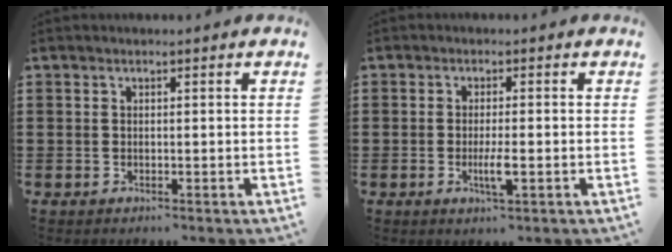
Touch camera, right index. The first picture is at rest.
{"total": 3.4, "force": [-1.0, 0.4, 3.2], "torque": [-0.063, -0.004, -0.019]}